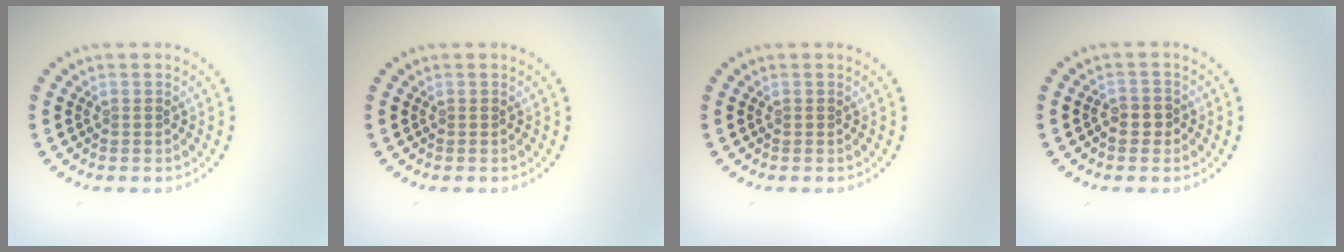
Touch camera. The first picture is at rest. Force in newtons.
{"total": 0.0}
{"total": 0.0}
{"total": 1.2, "press": 1.1, "slide": 0.3}